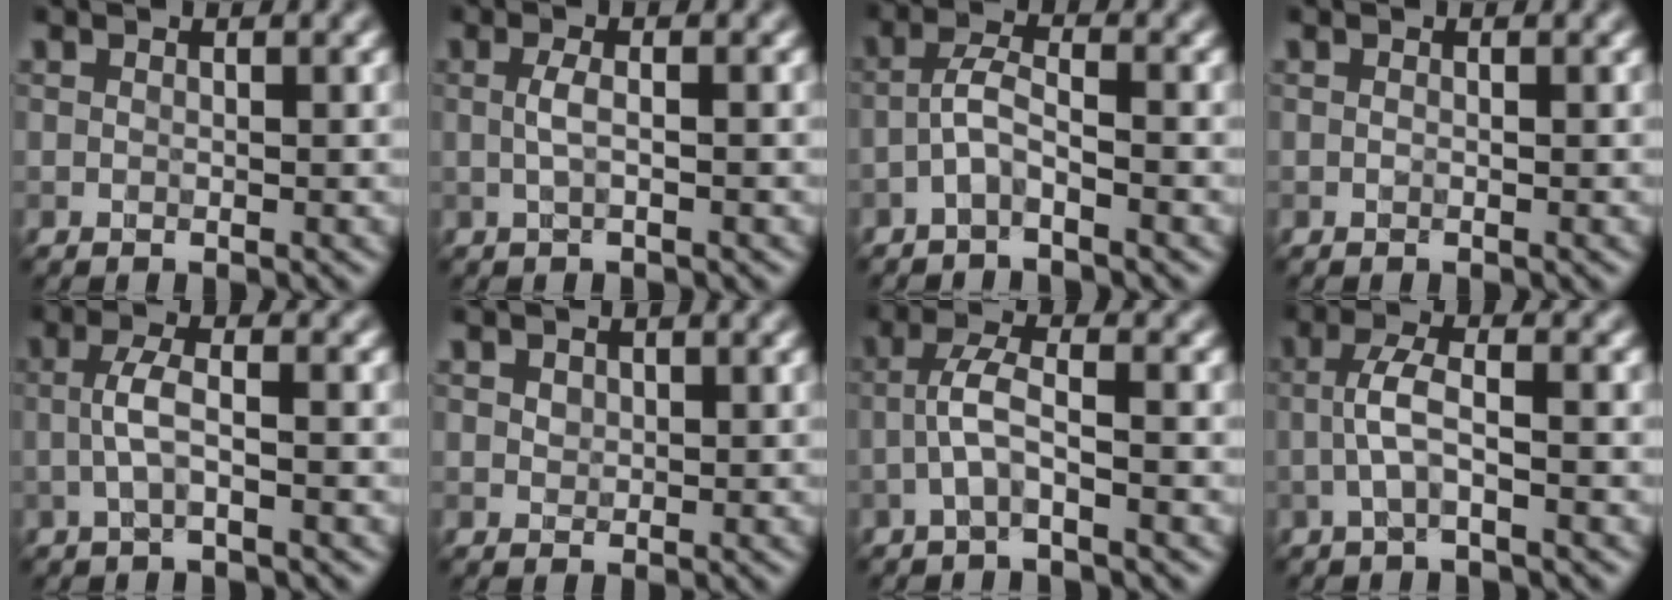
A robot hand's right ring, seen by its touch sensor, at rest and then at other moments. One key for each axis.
{"total": 1.8, "fx": 0.0, "fy": 0.4, "fz": 1.7, "tx": -0.035, "ty": 0.004, "tz": -0.003}
{"total": 2.3, "fx": -1.4, "fy": 0.5, "fz": 1.8, "tx": -0.037, "ty": 0.010, "tz": -0.034}
{"total": 0.0}
{"total": 2.5, "fx": -0.5, "fy": 0.5, "fz": 2.4, "tx": -0.050, "ty": 0.009, "tz": -0.014}
{"total": 0.9, "fx": 0.5, "fy": 0.7, "fz": 0.3, "tx": -0.004, "ty": -0.002, "tz": 0.011}
{"total": 2.9, "fx": -1.1, "fy": 0.6, "fz": 2.6, "tx": -0.056, "ty": 0.011, "tz": -0.030}
{"total": 2.9, "fx": -0.8, "fy": 0.6, "fz": 2.8, "tx": -0.056, "ty": 0.012, "tz": -0.022}